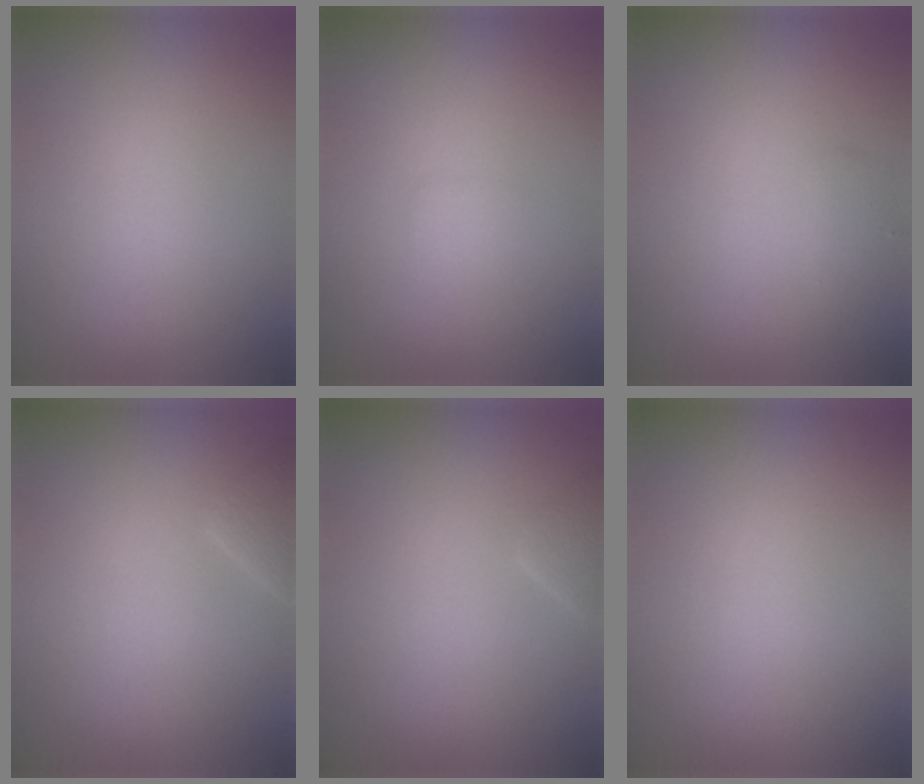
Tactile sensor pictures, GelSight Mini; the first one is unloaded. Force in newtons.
{"total": 0.6, "press": 0.6, "slide": 0.0}
{"total": 0.9, "press": 0.9, "slide": 0.0}
{"total": 1.6, "press": 1.6, "slide": 0.2}
{"total": 1.3, "press": 1.3, "slide": 0.1}
{"total": 0.0}